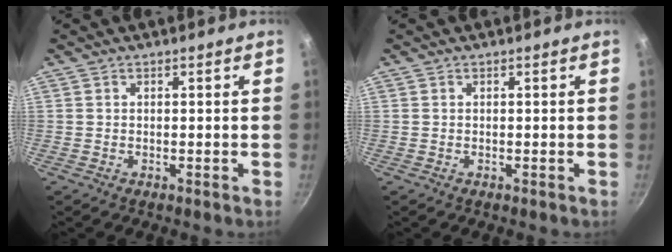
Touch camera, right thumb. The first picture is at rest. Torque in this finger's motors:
{"motor_torque": [-0.16, -0.16, 0.03, -0.01, 0.00]}